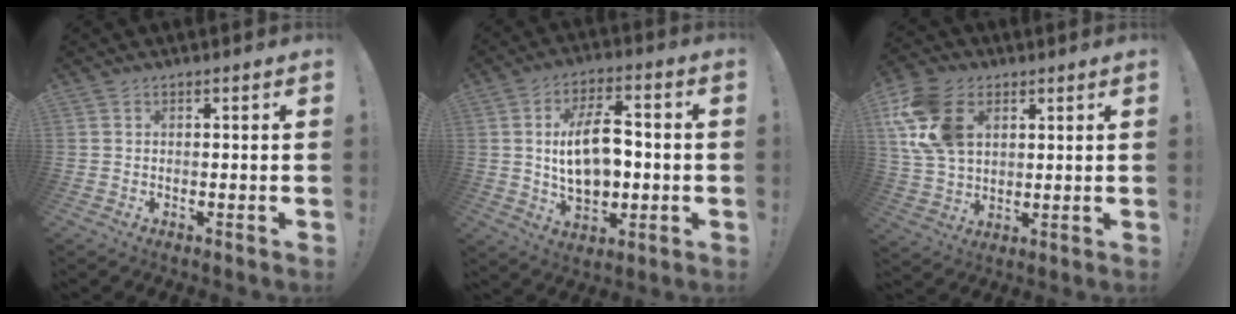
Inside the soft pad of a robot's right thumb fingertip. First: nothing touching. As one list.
[{"total": 14.9, "force": [0.0, 8.9, 11.9], "torque": [-0.205, 0.006, -0.002]}, {"total": 17.3, "force": [6.3, 12.0, 10.7], "torque": [-0.209, -0.012, 0.125]}]